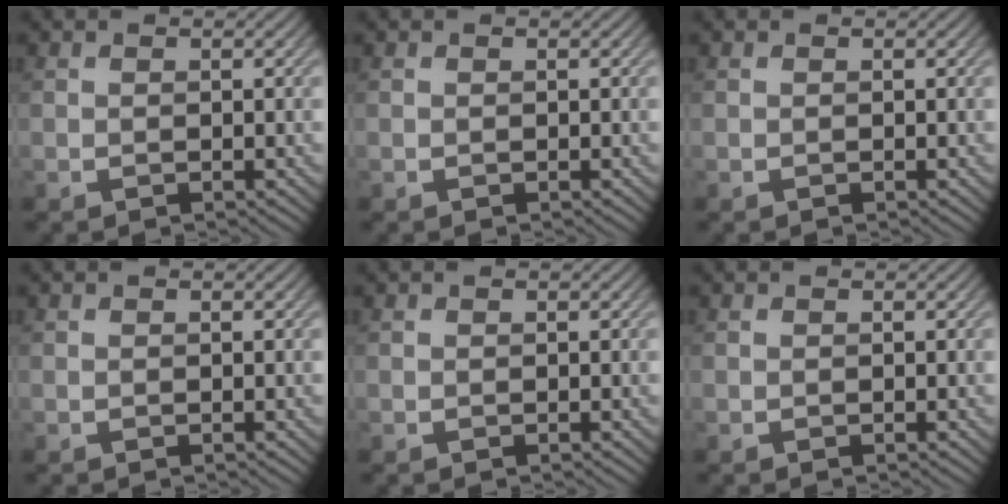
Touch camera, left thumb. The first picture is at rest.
{"total": 0.0}
{"total": 0.0}
{"total": 0.0}
{"total": 0.0}
{"total": 0.0}